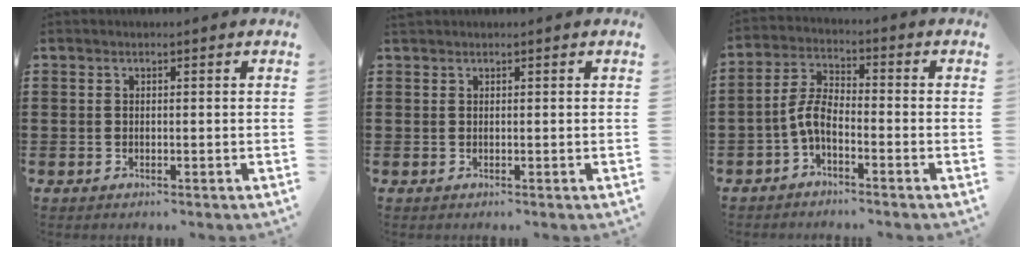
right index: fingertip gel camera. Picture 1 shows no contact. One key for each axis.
{"total": 0.0}
{"total": 4.9, "fx": -2.4, "fy": 1.9, "fz": 3.9, "tx": -0.097, "ty": 0.003, "tz": -0.053}